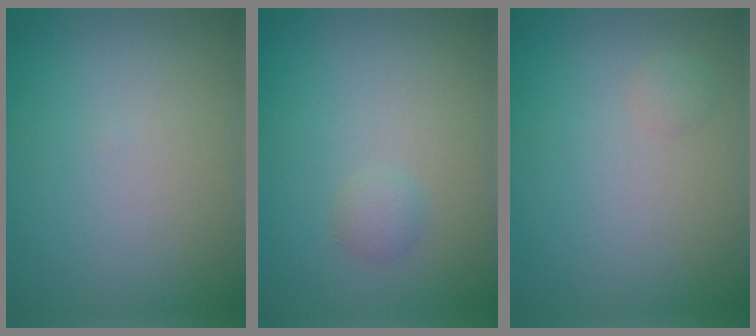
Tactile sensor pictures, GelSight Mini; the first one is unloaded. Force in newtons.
{"total": 1.0, "press": 1.0, "slide": 0.1}
{"total": 0.7, "press": 0.7, "slide": 0.0}